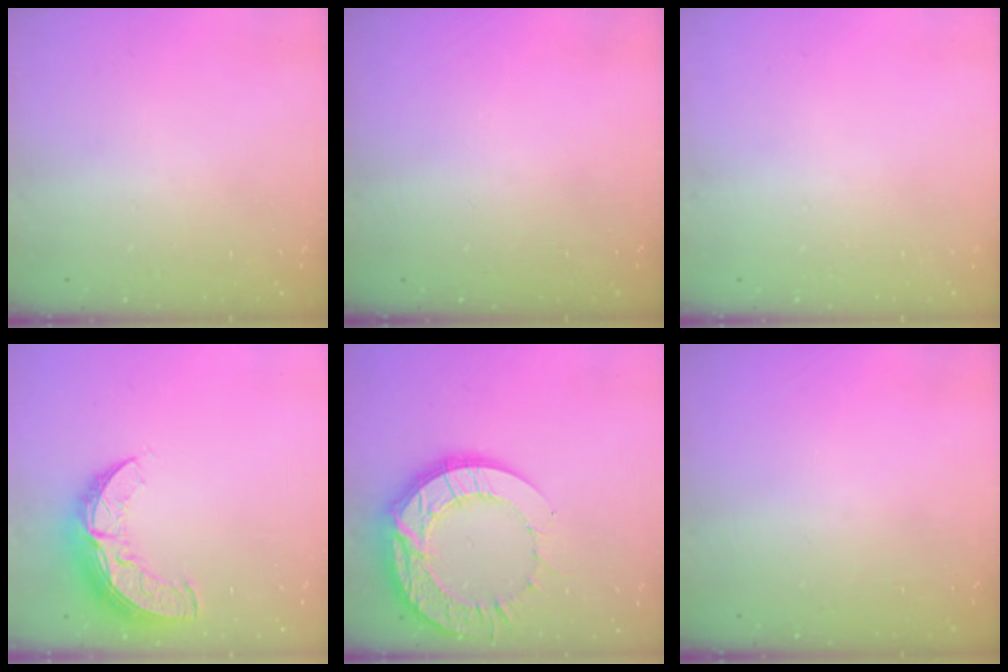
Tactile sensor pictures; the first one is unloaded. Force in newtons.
{"total": 0.0}
{"total": 0.0}
{"total": 12.2, "press": 12.2, "slide": 1.1}
{"total": 20.2, "press": 20.1, "slide": 1.8}
{"total": 0.0}